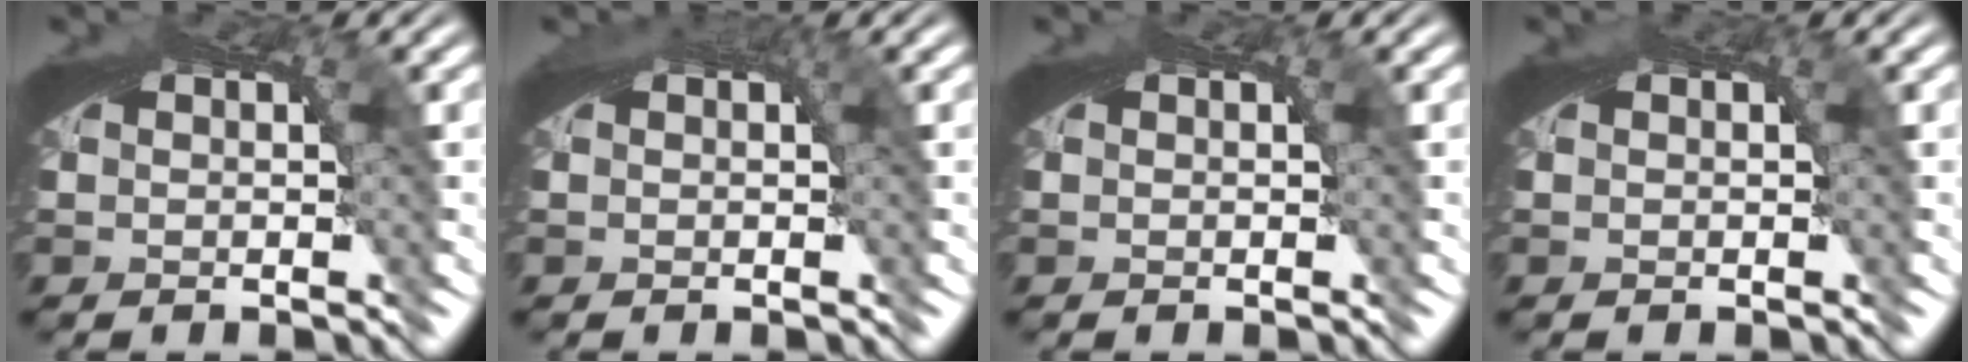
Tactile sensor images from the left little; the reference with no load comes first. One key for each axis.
{"total": 0.0}
{"total": 0.0}
{"total": 0.0}